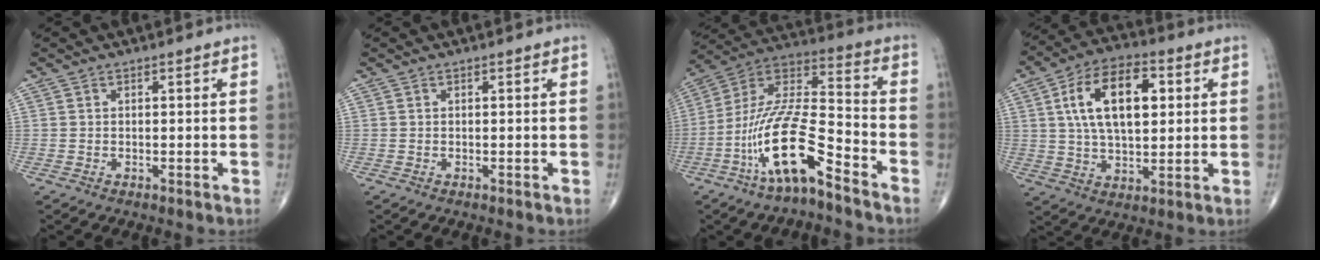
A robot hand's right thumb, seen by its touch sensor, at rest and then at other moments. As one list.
[{"total": 0.0}, {"total": 16.6, "force": [-9.1, 4.5, 13.2], "torque": [-0.264, 0.073, -0.172]}, {"total": 15.9, "force": [3.8, 8.4, 12.9], "torque": [-0.210, 0.007, 0.064]}]